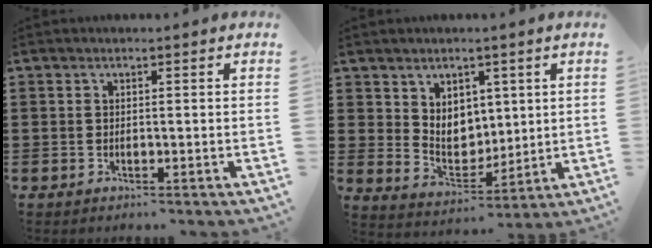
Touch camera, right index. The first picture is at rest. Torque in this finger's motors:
{"motor_torque": [0.70, 0.77, 0.23, 0.03]}